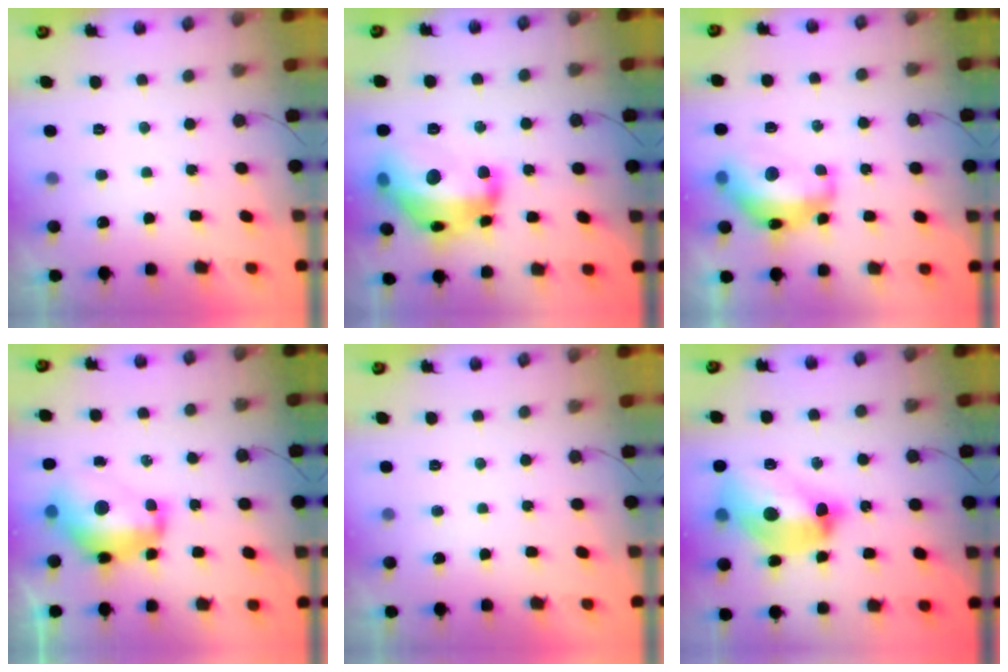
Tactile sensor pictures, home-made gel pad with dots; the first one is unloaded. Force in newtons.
{"total": 22.0, "press": 22.0, "slide": 1.3}
{"total": 15.1, "press": 15.1, "slide": 0.8}
{"total": 14.3, "press": 14.2, "slide": 1.5}
{"total": 0.0}
{"total": 15.8, "press": 15.7, "slide": 1.7}